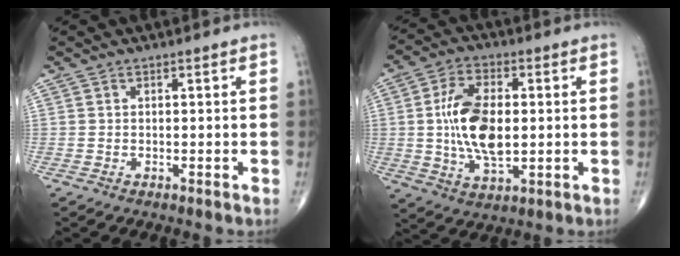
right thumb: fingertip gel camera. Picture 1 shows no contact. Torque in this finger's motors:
{"motor_torque": [1.50, 2.25, 1.43, 0.23, 0.16]}